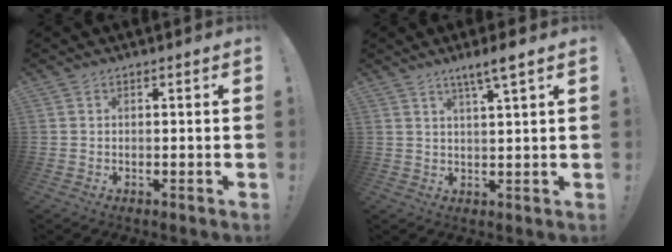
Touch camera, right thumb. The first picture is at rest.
{"total": 5.6, "force": [3.5, -0.1, 4.4], "torque": [-0.072, -0.016, 0.053]}